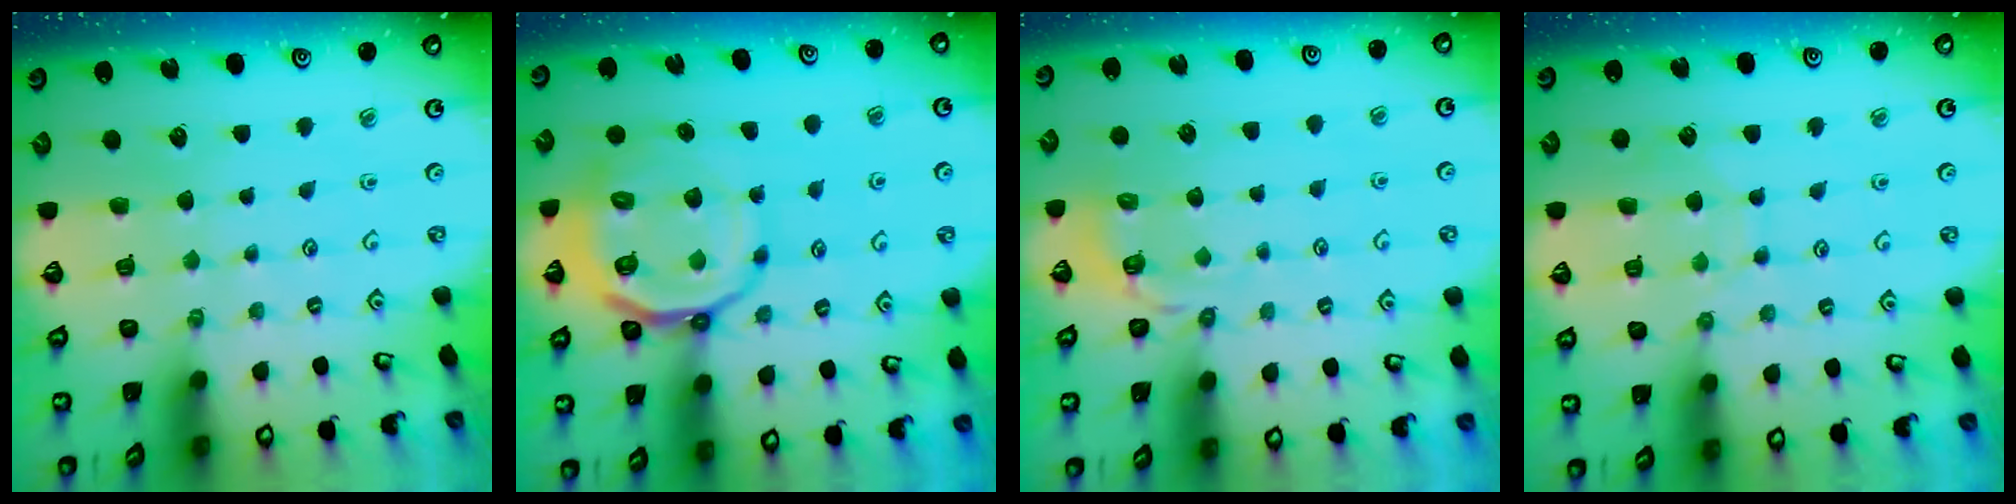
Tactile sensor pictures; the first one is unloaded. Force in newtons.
{"total": 15.3, "press": 15.1, "slide": 2.6}
{"total": 3.5, "press": 2.6, "slide": 2.4}
{"total": 7.0, "press": 7.0, "slide": 0.6}